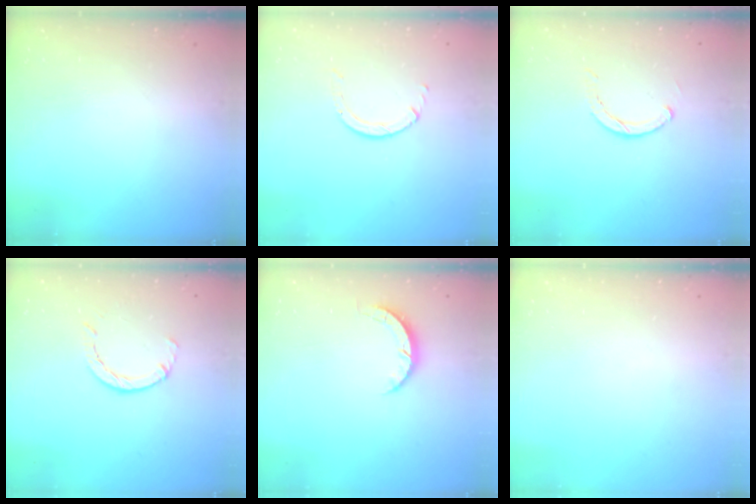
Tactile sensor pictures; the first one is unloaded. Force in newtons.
{"total": 1.7, "press": 1.7, "slide": 0.1}
{"total": 2.8, "press": 2.8, "slide": 0.2}
{"total": 2.4, "press": 2.4, "slide": 0.4}
{"total": 3.1, "press": 3.0, "slide": 0.4}
{"total": 0.0}